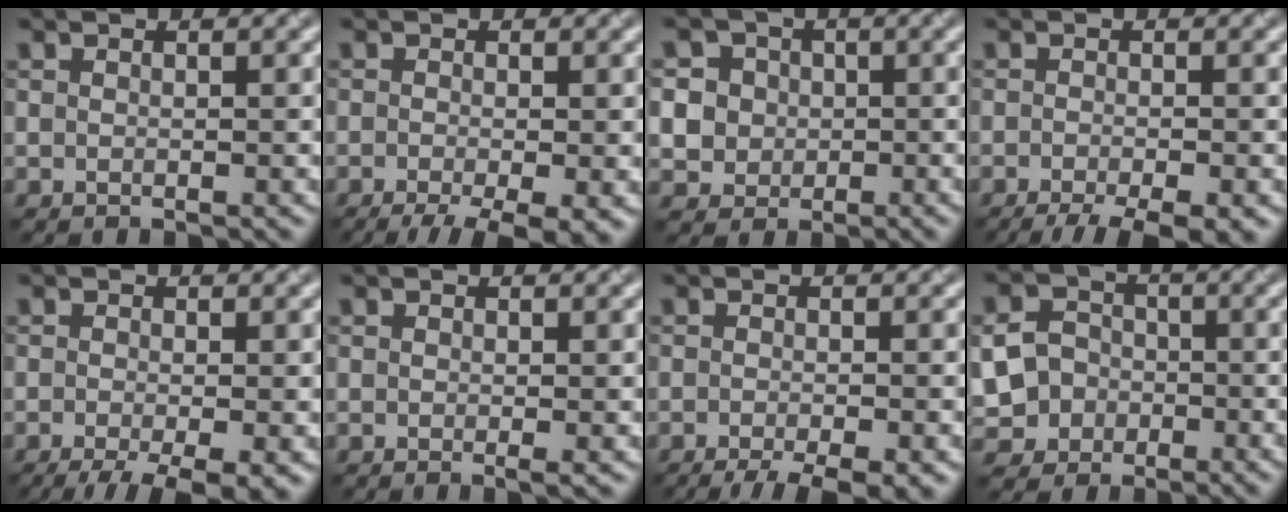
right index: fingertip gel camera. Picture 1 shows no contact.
{"total": 6.1, "force": [-3.5, 1.5, 4.7], "torque": [-0.070, -0.012, -0.053]}
{"total": 7.3, "force": [0.2, 6.9, 2.2], "torque": [-0.049, 0.023, -0.009]}
{"total": 5.8, "force": [-4.0, 1.2, 4.0], "torque": [-0.055, -0.017, -0.061]}
{"total": 6.2, "force": [-3.4, 1.6, 4.9], "torque": [-0.073, -0.012, -0.053]}
{"total": 0.8, "force": [-0.1, 0.1, 0.8], "torque": [-0.012, -0.006, -0.003]}
{"total": 5.2, "force": [-3.4, 1.1, 3.8], "torque": [-0.047, -0.009, -0.053]}
{"total": 8.1, "force": [-2.7, 7.2, 2.3], "torque": [-0.046, -0.016, -0.068]}